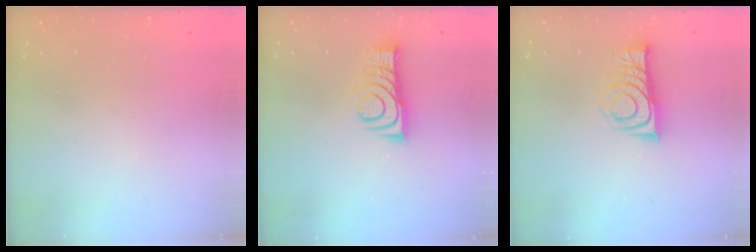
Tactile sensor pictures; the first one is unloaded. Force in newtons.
{"total": 9.6, "press": 9.6, "slide": 0.1}
{"total": 8.2, "press": 8.2, "slide": 0.9}